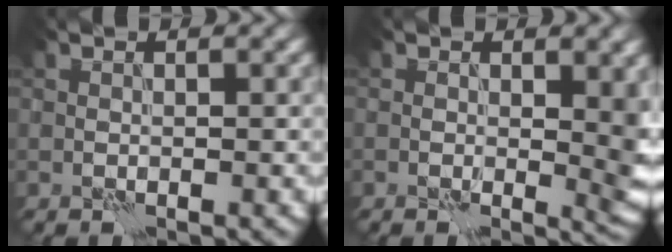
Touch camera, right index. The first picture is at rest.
{"total": 4.5, "force": [0.0, 2.0, 4.0], "torque": [-0.045, -0.006, 0.001]}